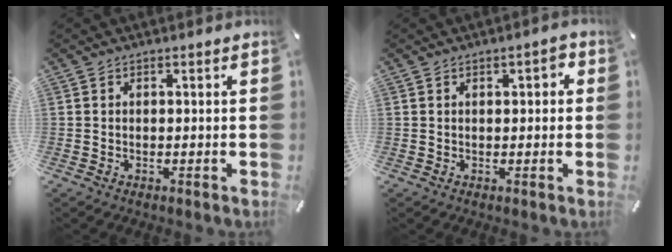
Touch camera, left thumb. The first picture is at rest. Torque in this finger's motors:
{"motor_torque": [0.07, -0.01, 0.09, 0.29, 0.07]}